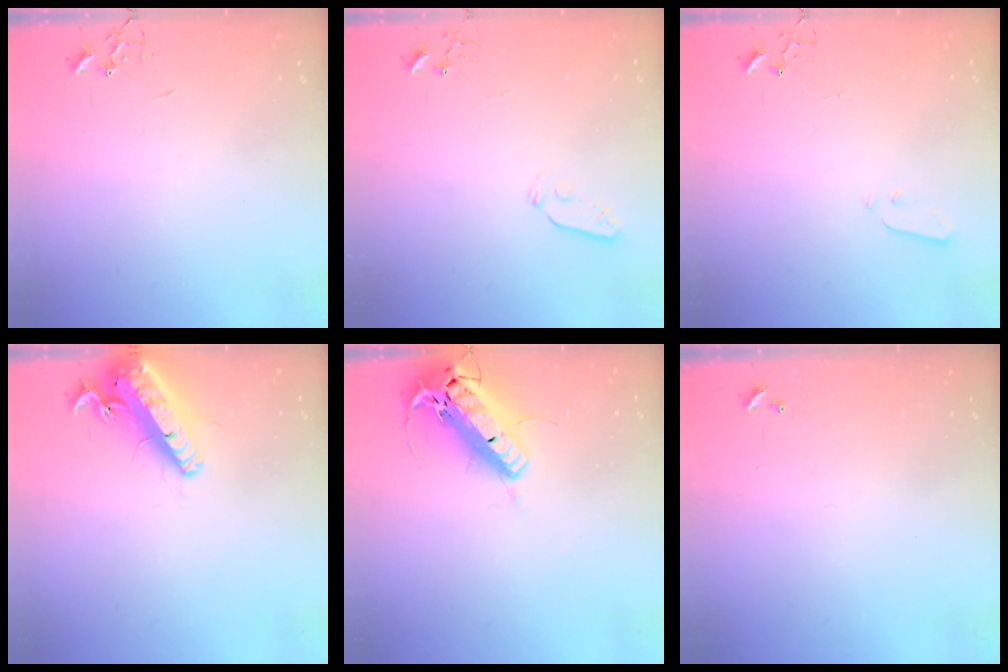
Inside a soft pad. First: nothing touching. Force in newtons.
{"total": 3.9, "press": 3.8, "slide": 0.9}
{"total": 2.5, "press": 2.5, "slide": 0.4}
{"total": 17.1, "press": 16.8, "slide": 3.4}
{"total": 22.0, "press": 21.5, "slide": 4.5}
{"total": 0.0}